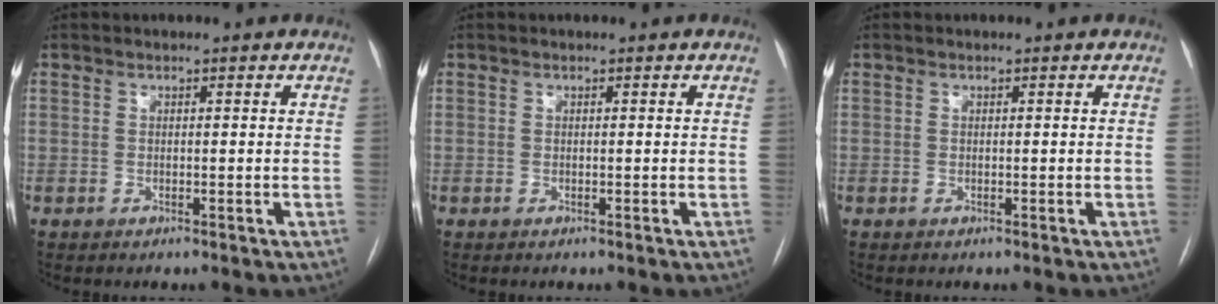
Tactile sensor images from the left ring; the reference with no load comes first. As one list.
[{"total": 0.0}, {"total": 0.0}]